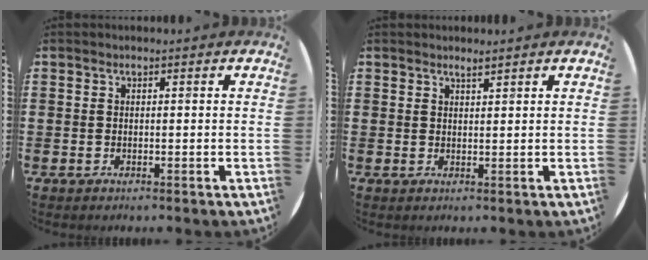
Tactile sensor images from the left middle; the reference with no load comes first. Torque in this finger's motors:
{"motor_torque": [0.08, -0.04, 0.00, 0.04]}